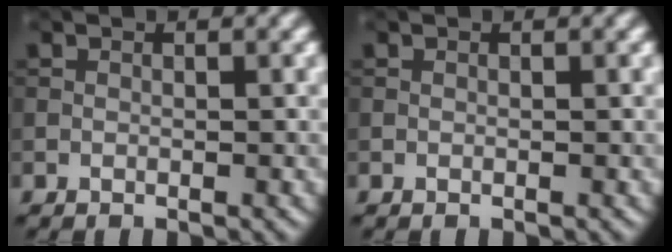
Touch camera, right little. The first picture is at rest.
{"total": 0.0}